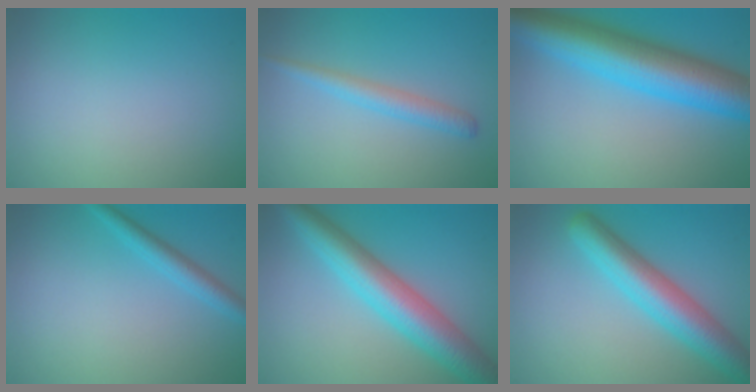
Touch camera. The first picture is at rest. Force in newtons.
{"total": 2.2, "press": 2.2, "slide": 0.2}
{"total": 10.5, "press": 10.5, "slide": 0.2}
{"total": 2.2, "press": 2.2, "slide": 0.1}
{"total": 7.2, "press": 7.2, "slide": 0.1}
{"total": 6.2, "press": 6.2, "slide": 0.1}